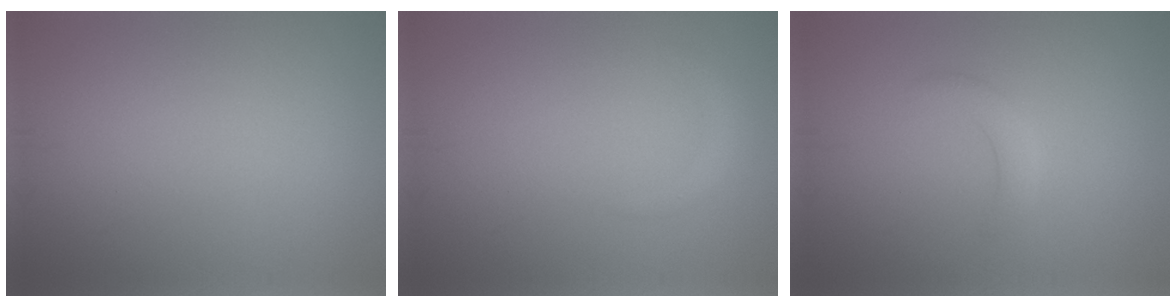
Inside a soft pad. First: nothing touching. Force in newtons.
{"total": 1.1, "press": 1.1, "slide": 0.0}
{"total": 1.7, "press": 1.7, "slide": 0.1}